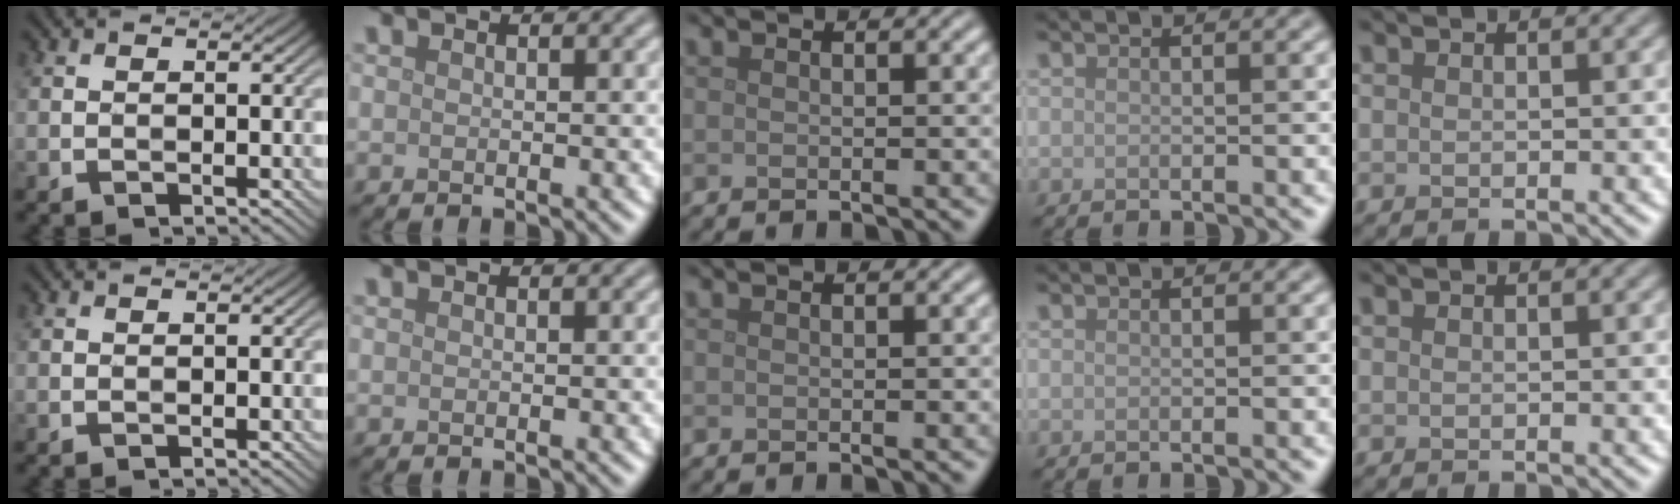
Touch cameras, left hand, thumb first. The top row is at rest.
{}